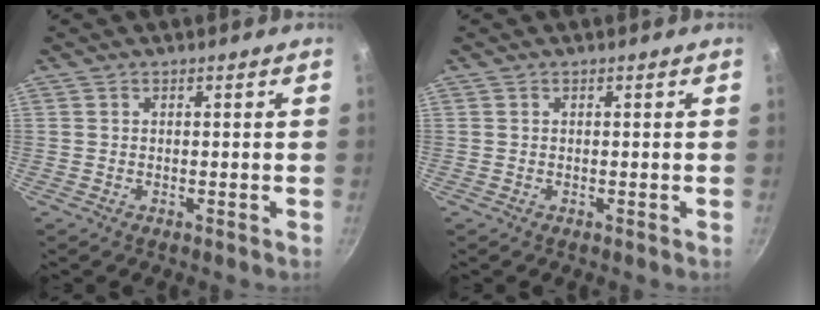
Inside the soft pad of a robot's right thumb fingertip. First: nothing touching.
{"total": 0.0}